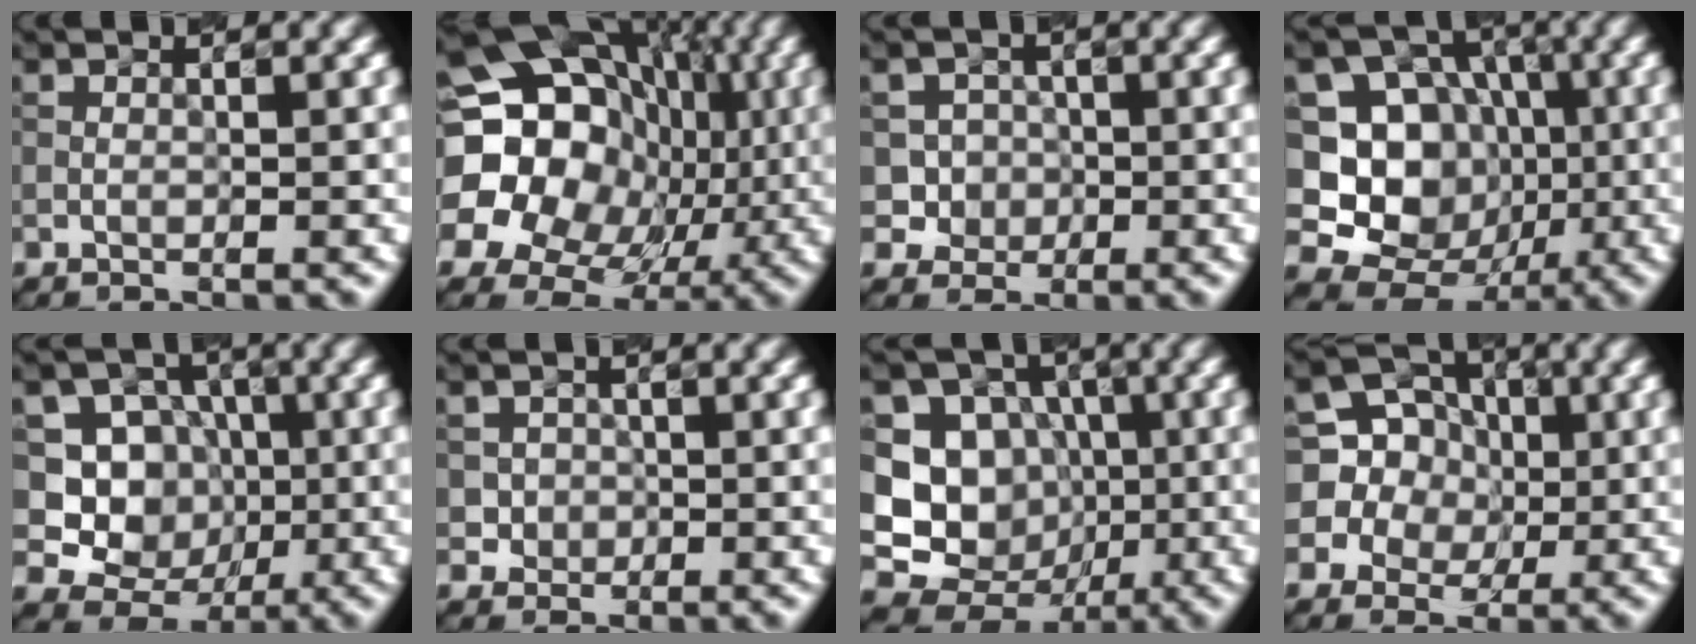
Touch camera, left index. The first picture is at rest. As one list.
[{"total": 21.8, "force": [1.6, 19.7, 9.3], "torque": [-0.191, 0.035, 0.002]}, {"total": 2.8, "force": [-0.5, 2.7, 0.5], "torque": [0.007, 0.002, -0.021]}, {"total": 10.8, "force": [-1.1, 10.0, 4.1], "torque": [-0.092, 0.007, -0.043]}, {"total": 7.8, "force": [-0.1, 7.3, 2.8], "torque": [-0.047, 0.011, -0.025]}, {"total": 2.0, "force": [0.0, 2.0, 0.4], "torque": [0.000, -0.007, 0.011]}, {"total": 8.7, "force": [-0.8, 8.1, 3.0], "torque": [-0.049, -0.011, -0.035]}, {"total": 8.3, "force": [1.3, 7.8, 2.8], "torque": [-0.070, 0.031, 0.010]}]